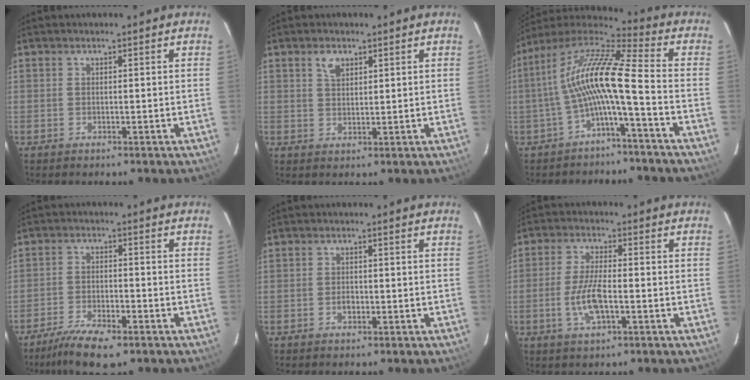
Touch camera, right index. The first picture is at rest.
{"total": 2.9, "force": [1.6, 1.7, 1.7], "torque": [-0.028, 0.007, 0.031]}
{"total": 13.0, "force": [-2.4, 1.0, 12.7], "torque": [-0.250, 0.019, -0.053]}
{"total": 9.7, "force": [-7.0, 2.8, 6.0], "torque": [-0.142, -0.019, -0.127]}
{"total": 1.5, "force": [-0.5, 1.0, 0.9], "torque": [-0.017, 0.003, -0.009]}
{"total": 7.0, "force": [-2.1, 2.2, 6.3], "torque": [-0.133, -0.002, -0.042]}